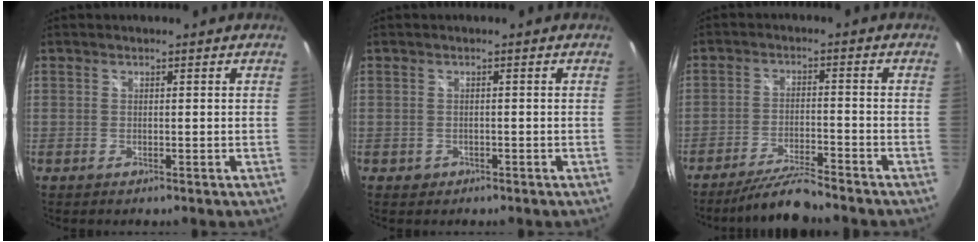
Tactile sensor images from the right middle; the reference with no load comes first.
{"total": 1.5, "force": [-0.7, 1.3, 0.4], "torque": [-0.010, -0.003, -0.007]}
{"total": 7.8, "force": [-7.1, -0.1, 3.2], "torque": [-0.076, -0.006, -0.127]}